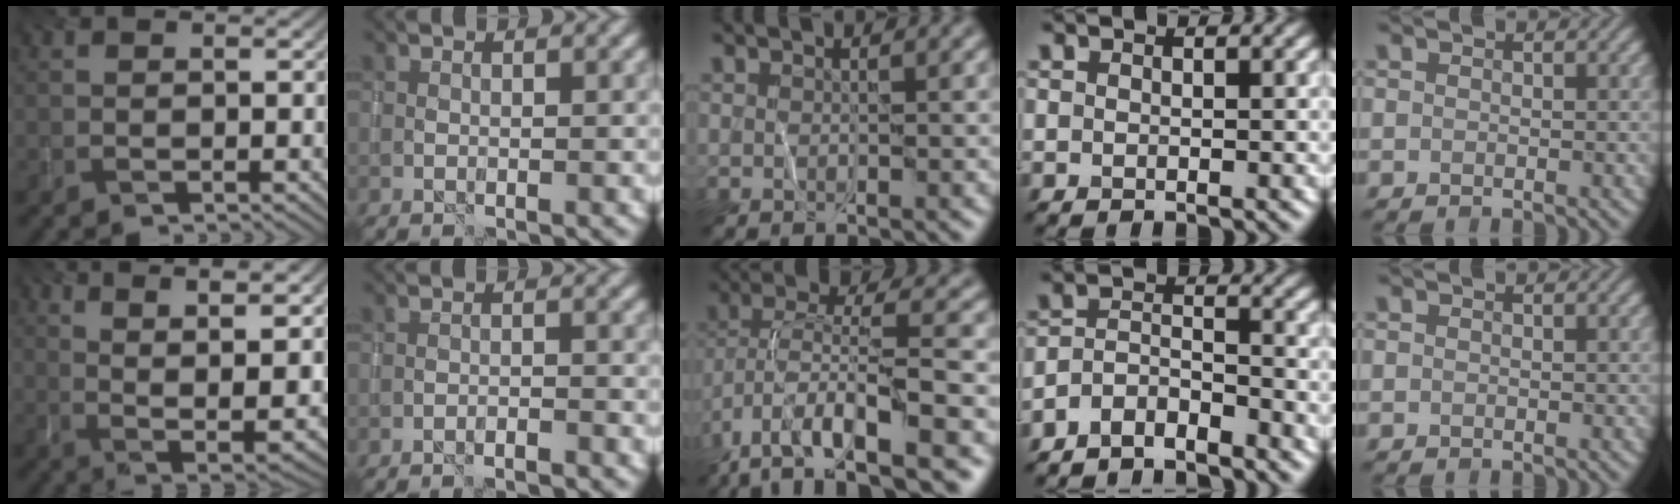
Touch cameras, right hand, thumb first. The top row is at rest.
{"thumb": {"total": 12.2, "force": [3.8, 3.5, 11.0], "torque": [-0.182, 0.017, 0.063]}, "index": {"total": 1.3, "force": [-1.1, 0.1, 0.6], "torque": [-0.011, 0.004, -0.021]}, "middle": {"total": 10.7, "force": [-4.9, 3.4, 8.9], "torque": [-0.169, 0.021, -0.083]}, "ring": {"total": 3.5, "force": [-3.2, 0.9, 1.3], "torque": [-0.029, 0.001, -0.068]}}